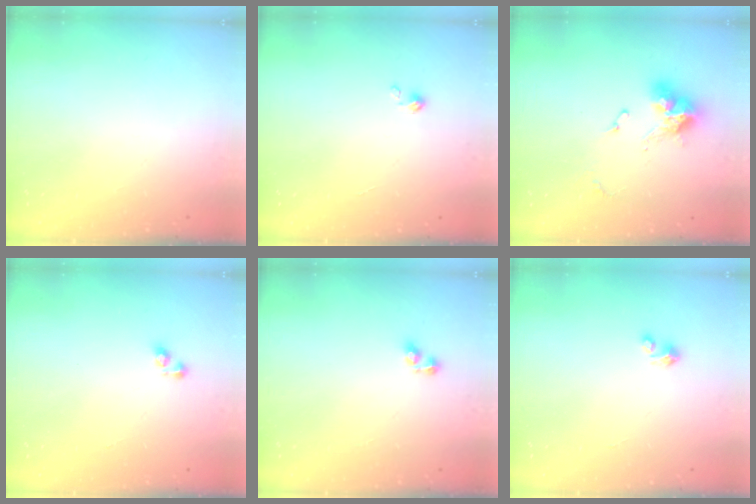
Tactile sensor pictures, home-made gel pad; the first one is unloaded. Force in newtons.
{"total": 0.0}
{"total": 11.5, "press": 11.4, "slide": 1.4}
{"total": 3.9, "press": 3.8, "slide": 0.7}
{"total": 3.6, "press": 3.6, "slide": 0.1}
{"total": 2.1, "press": 2.1, "slide": 0.1}